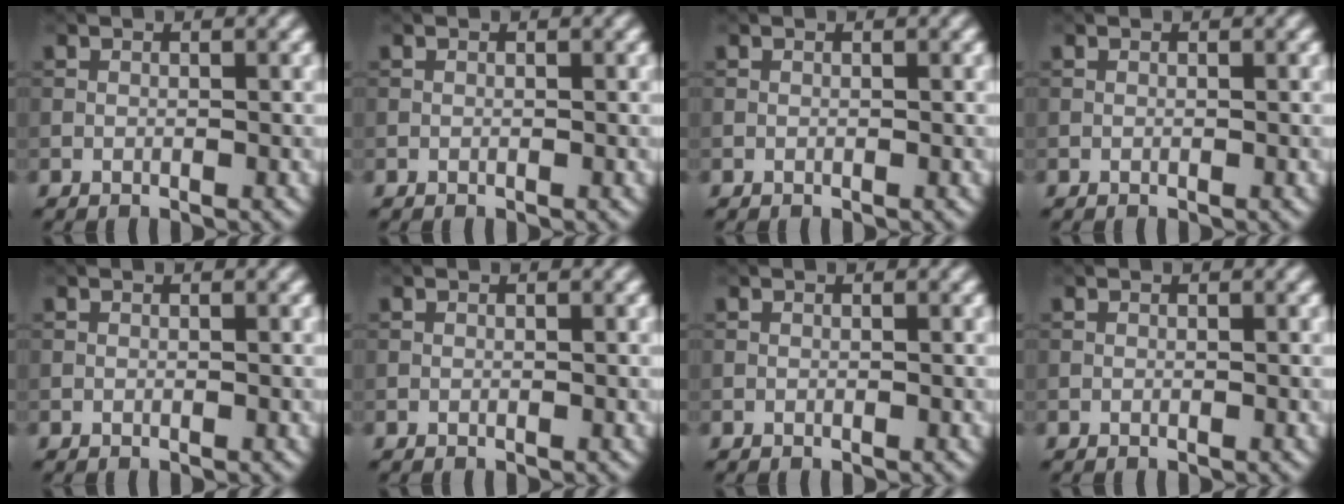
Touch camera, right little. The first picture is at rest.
{"total": 0.0}
{"total": 0.0}
{"total": 0.0}
{"total": 0.0}
{"total": 0.0}
{"total": 0.0}
{"total": 0.0}